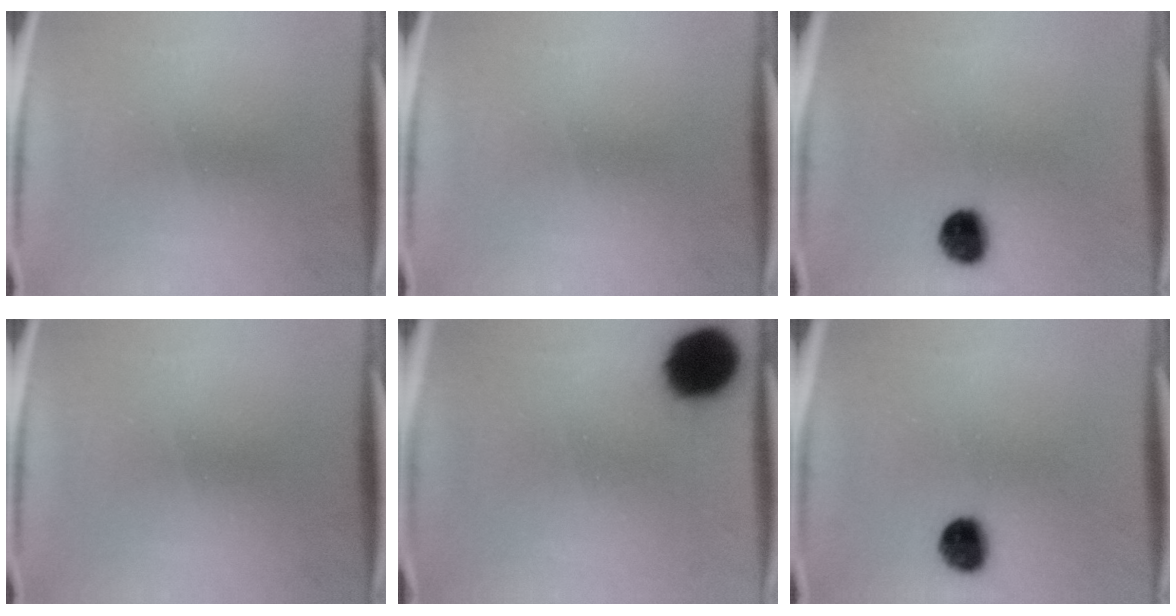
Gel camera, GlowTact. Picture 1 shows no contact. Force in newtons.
{"total": 0.0}
{"total": 6.3}
{"total": 0.0}
{"total": 15.2}
{"total": 6.3}